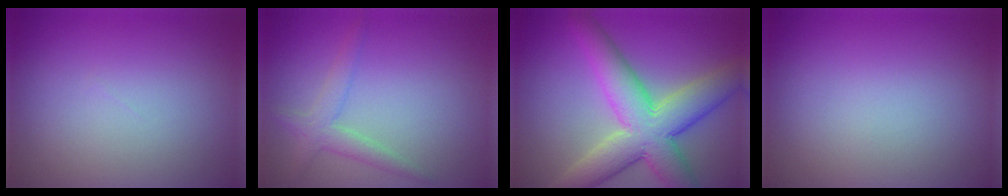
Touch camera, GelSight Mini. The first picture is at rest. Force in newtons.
{"total": 2.4, "press": 2.4, "slide": 0.2}
{"total": 9.4, "press": 9.4, "slide": 0.6}
{"total": 0.0}